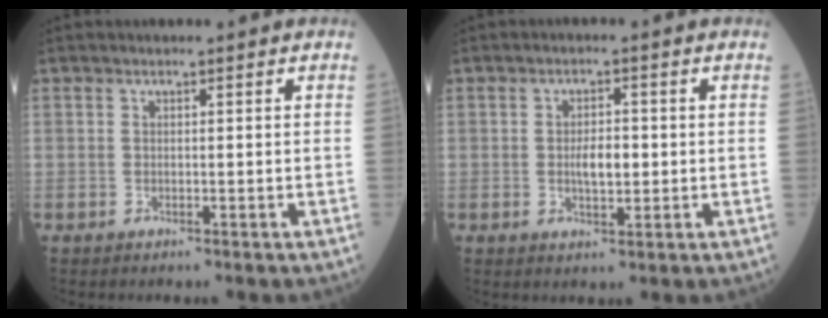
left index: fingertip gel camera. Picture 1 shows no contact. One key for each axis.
{"total": 3.6, "fx": -0.3, "fy": 1.7, "fz": 3.2, "tx": -0.058, "ty": -0.003, "tz": -0.001}